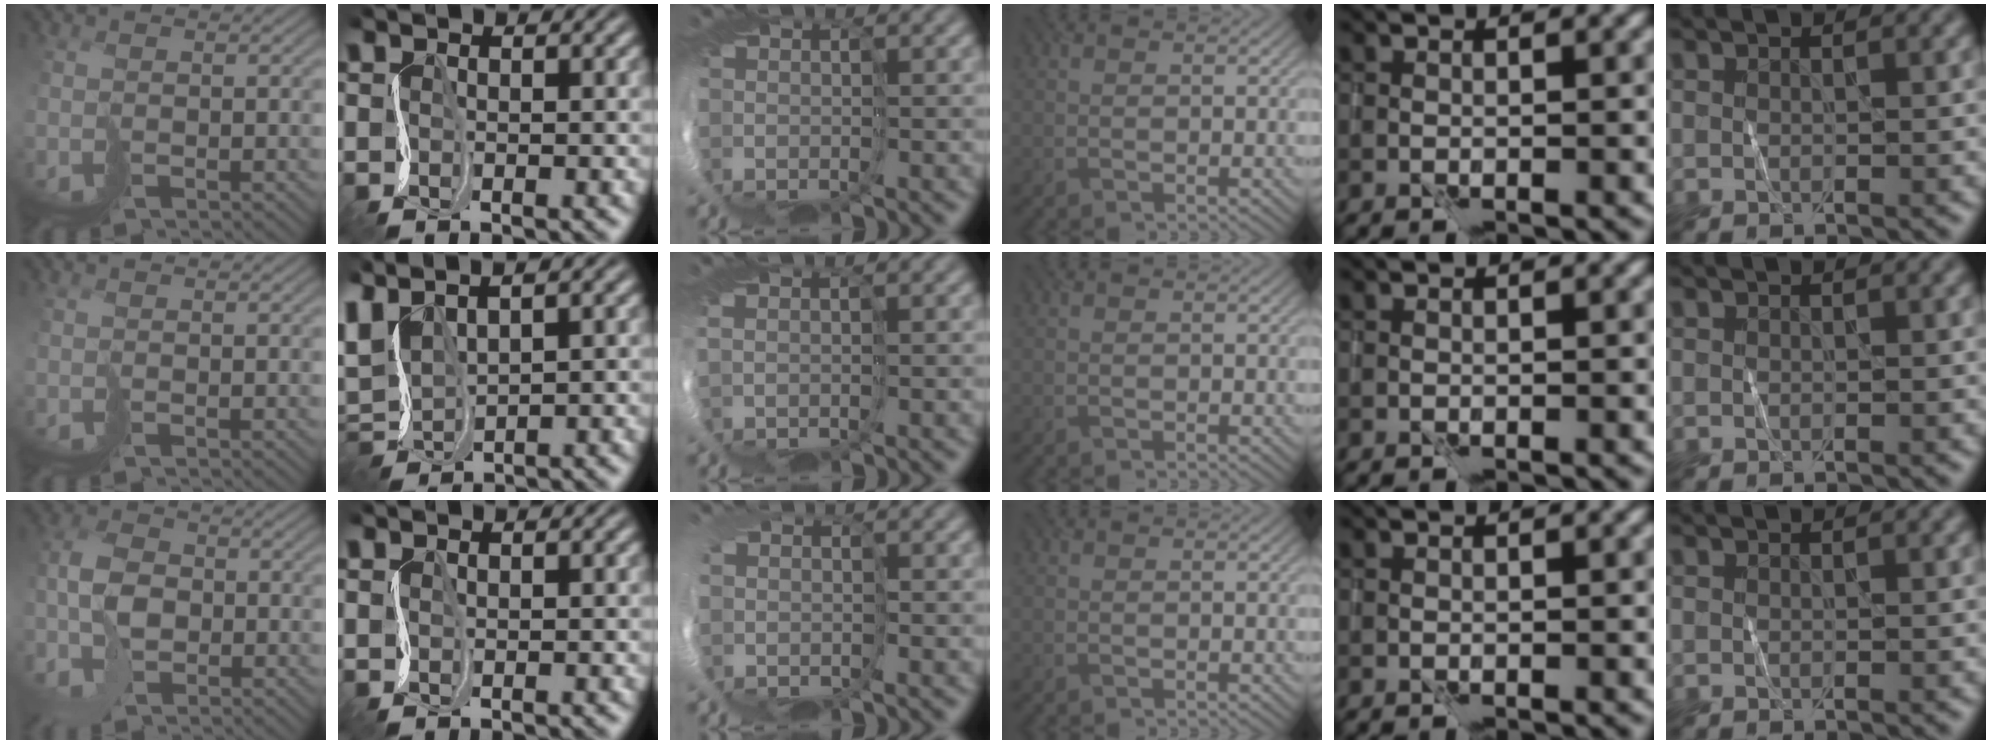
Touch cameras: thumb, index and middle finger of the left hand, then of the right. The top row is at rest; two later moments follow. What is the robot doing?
{"motion": "cut", "object": "tissue"}